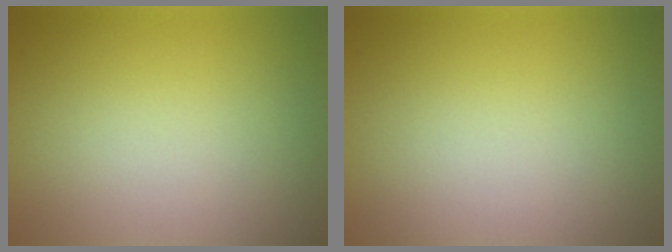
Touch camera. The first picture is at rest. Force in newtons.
{"total": 0.0}